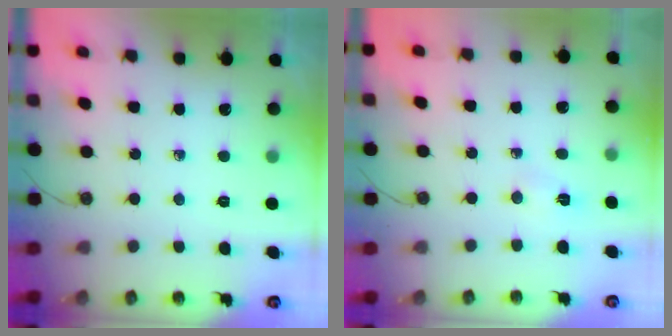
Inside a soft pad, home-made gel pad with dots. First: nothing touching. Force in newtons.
{"total": 3.1, "press": 1.7, "slide": 2.6}